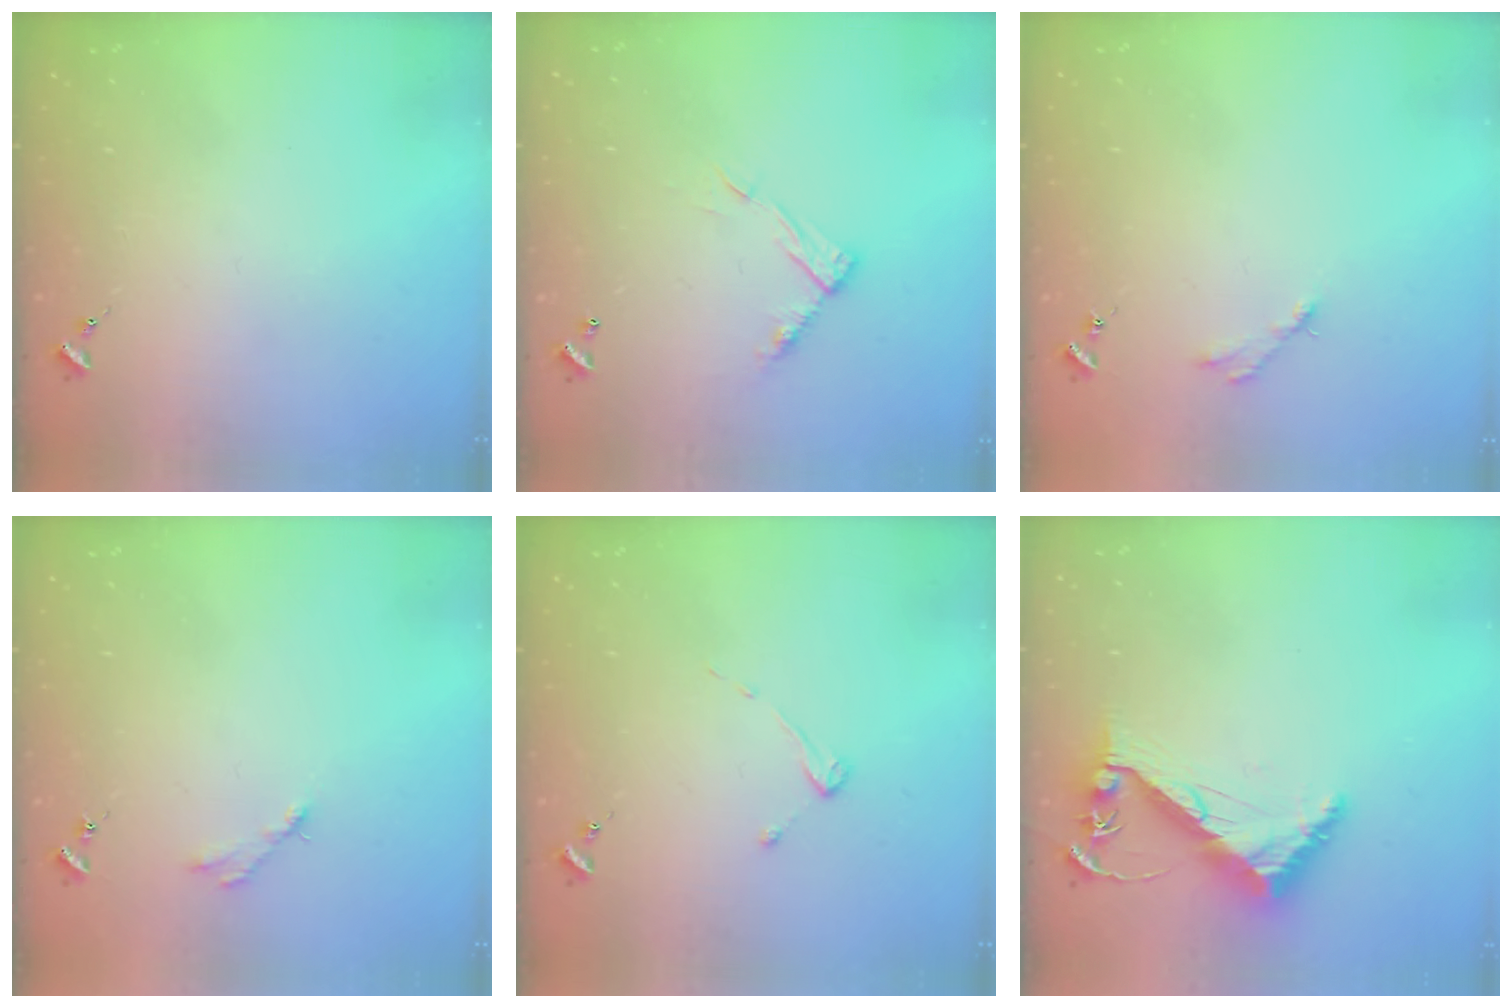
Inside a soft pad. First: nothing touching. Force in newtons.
{"total": 9.4, "press": 9.4, "slide": 0.1}
{"total": 2.8, "press": 2.8, "slide": 0.4}
{"total": 2.8, "press": 2.8, "slide": 0.4}
{"total": 2.7, "press": 2.7, "slide": 0.3}
{"total": 8.7, "press": 8.6, "slide": 0.9}